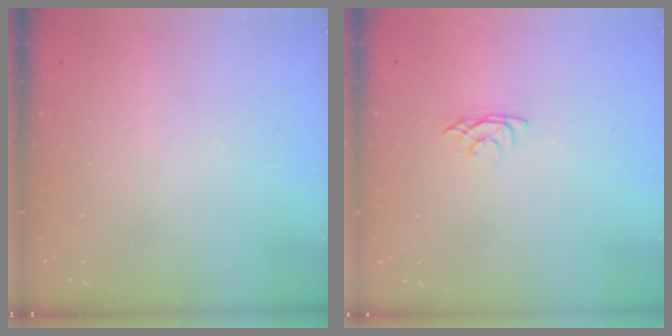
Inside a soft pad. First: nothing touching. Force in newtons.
{"total": 3.0, "press": 3.0, "slide": 0.5}